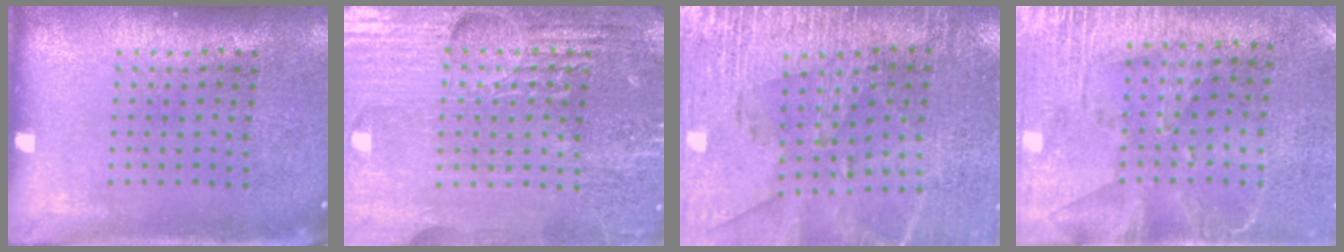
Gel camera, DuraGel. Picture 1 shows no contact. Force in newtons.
{"total": 4.8, "press": 4.5, "slide": 1.7}
{"total": 2.9, "press": 2.8, "slide": 0.8}
{"total": 2.8, "press": 2.4, "slide": 1.5}